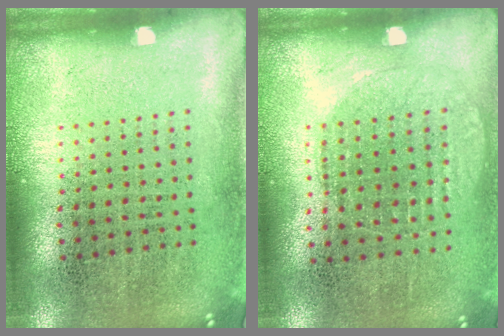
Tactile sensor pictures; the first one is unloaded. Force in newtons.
{"total": 0.9, "press": 0.9, "slide": 0.2}